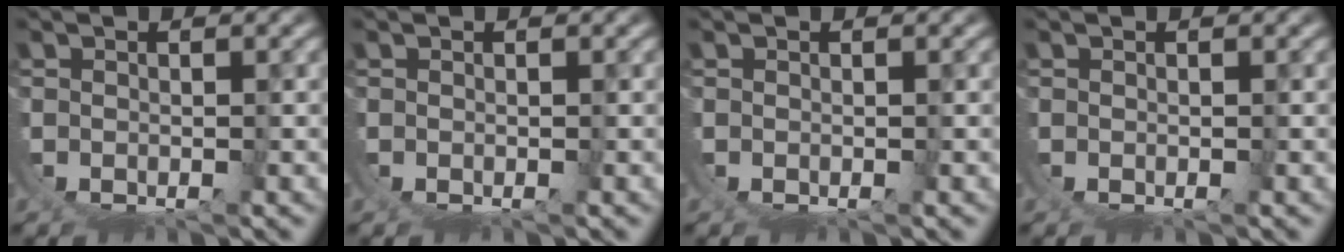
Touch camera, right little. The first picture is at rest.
{"total": 0.0}
{"total": 0.0}
{"total": 0.0}